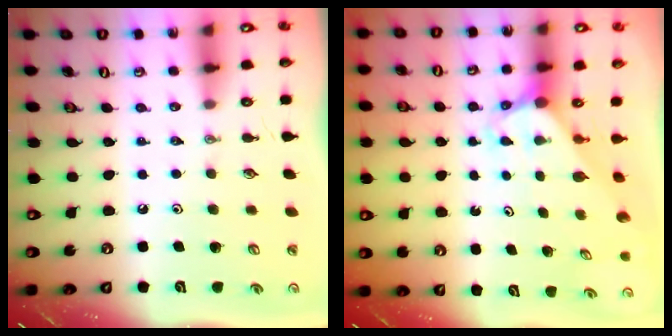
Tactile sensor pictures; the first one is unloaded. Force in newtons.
{"total": 2.8, "press": 2.8, "slide": 0.2}